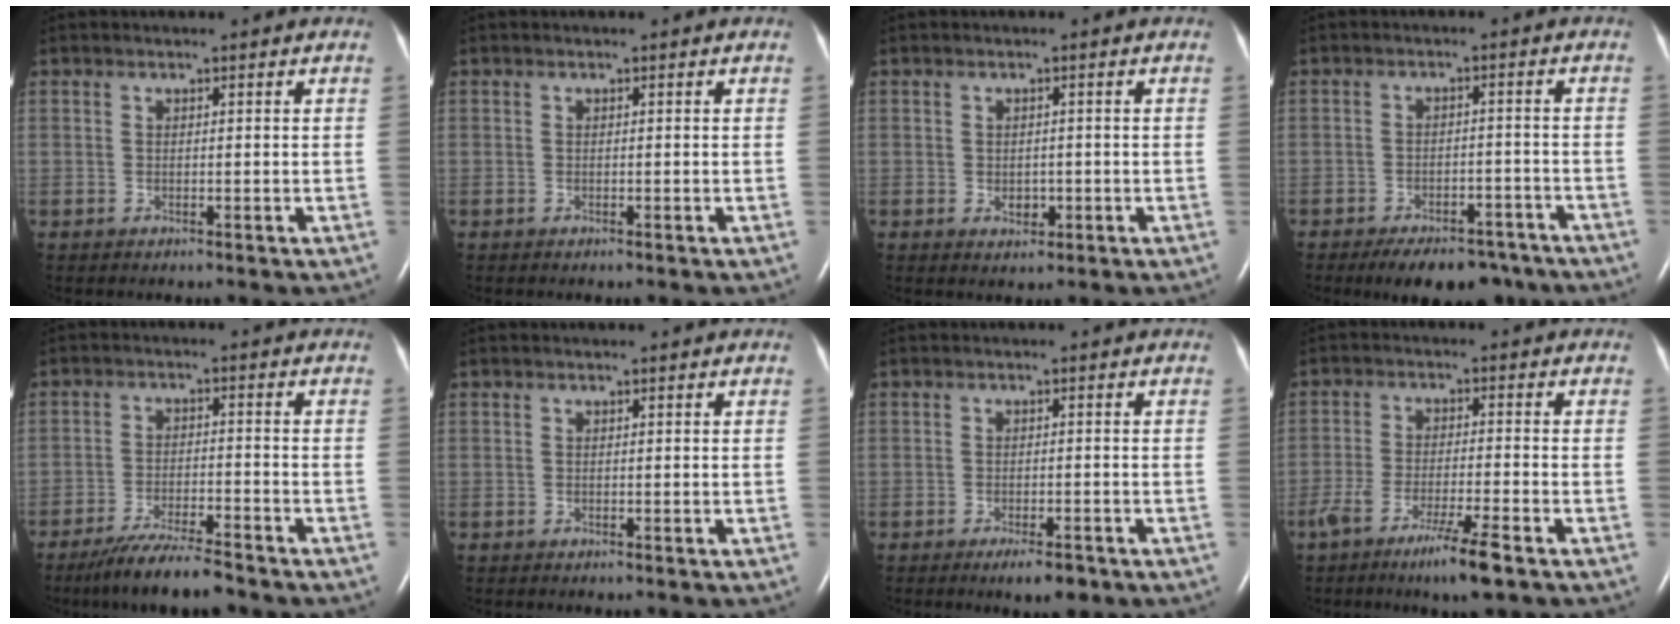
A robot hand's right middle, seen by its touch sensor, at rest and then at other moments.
{"total": 0.0}
{"total": 1.9, "force": [-0.4, 1.4, 1.1], "torque": [-0.015, 0.002, 0.001]}
{"total": 10.8, "force": [-8.6, 4.8, 4.5], "torque": [-0.053, 0.007, -0.116]}
{"total": 8.5, "force": [-7.2, 0.5, 4.5], "torque": [-0.079, -0.025, -0.124]}
{"total": 0.0}
{"total": 3.6, "force": [-2.4, 0.9, 2.6], "torque": [-0.040, -0.003, -0.032]}
{"total": 7.4, "force": [-4.8, 0.0, 5.6], "torque": [-0.104, -0.016, -0.085]}